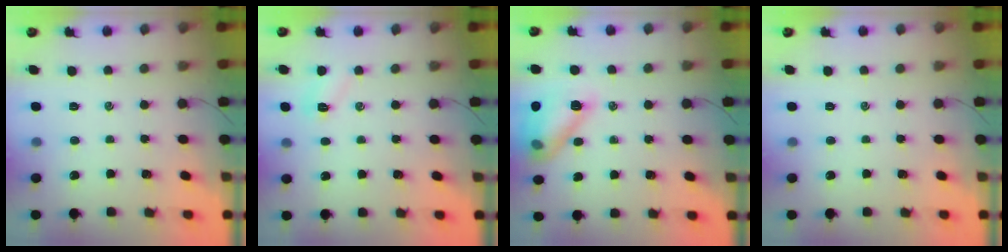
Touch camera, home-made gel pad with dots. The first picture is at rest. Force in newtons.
{"total": 4.3, "press": 4.2, "slide": 1.1}
{"total": 13.0, "press": 13.0, "slide": 0.7}
{"total": 0.0}